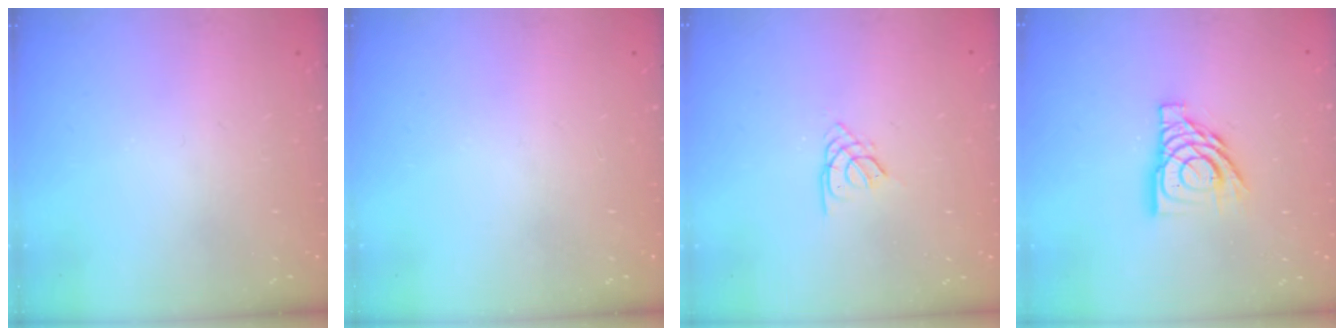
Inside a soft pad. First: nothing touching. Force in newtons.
{"total": 0.0}
{"total": 2.5, "press": 2.4, "slide": 0.5}
{"total": 12.9, "press": 12.8, "slide": 1.6}